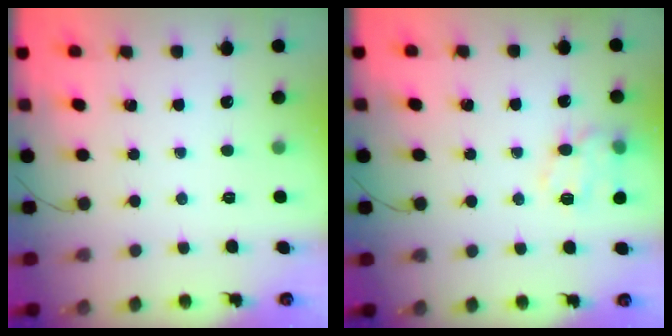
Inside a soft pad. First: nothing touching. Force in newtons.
{"total": 12.4, "press": 12.4, "slide": 1.0}